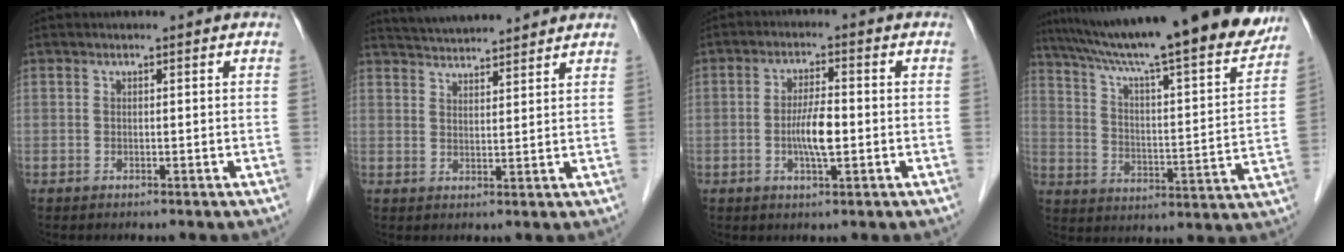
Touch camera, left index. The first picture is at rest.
{"total": 9.4, "force": [8.9, 0.7, 2.9], "torque": [-0.054, 0.030, 0.135]}
{"total": 5.2, "force": [-1.0, 1.0, 5.0], "torque": [-0.100, 0.000, -0.018]}
{"total": 26.2, "force": [22.8, 2.0, 12.8], "torque": [-0.210, -0.030, 0.317]}